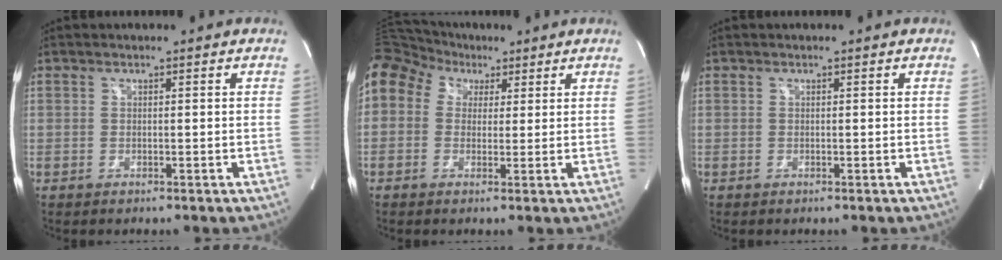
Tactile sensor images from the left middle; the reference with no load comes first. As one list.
[{"total": 15.9, "force": [6.9, 12.6, 6.8], "torque": [-0.212, 0.098, 0.133]}, {"total": 0.0}]